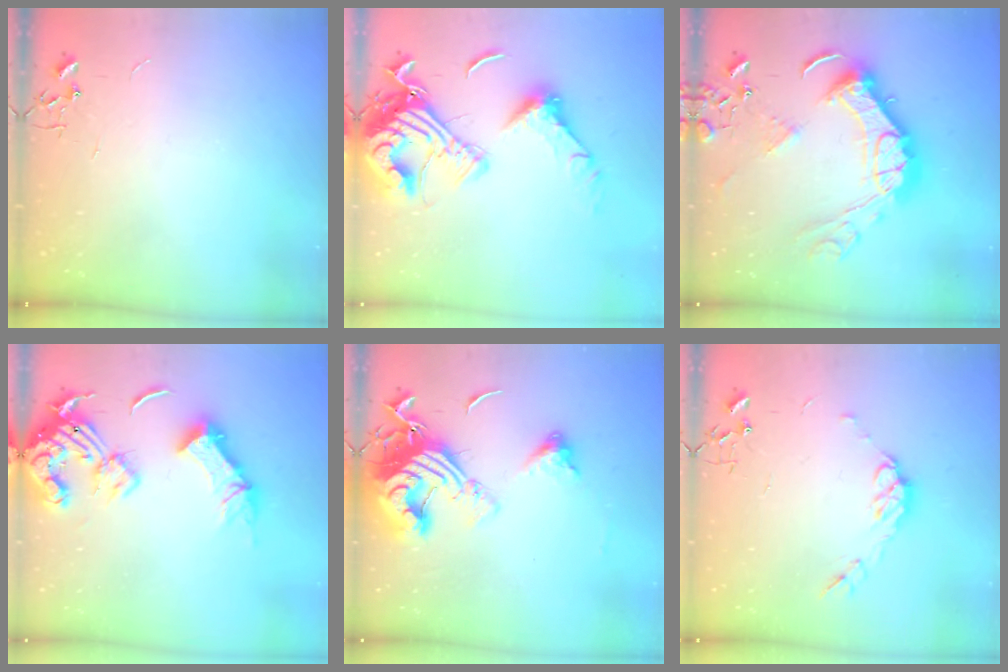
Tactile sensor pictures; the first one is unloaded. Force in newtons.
{"total": 21.7, "press": 21.5, "slide": 2.5}
{"total": 20.6, "press": 20.4, "slide": 2.4}
{"total": 18.2, "press": 18.1, "slide": 2.1}
{"total": 18.1, "press": 18.0, "slide": 1.9}
{"total": 8.2, "press": 8.2, "slide": 0.5}